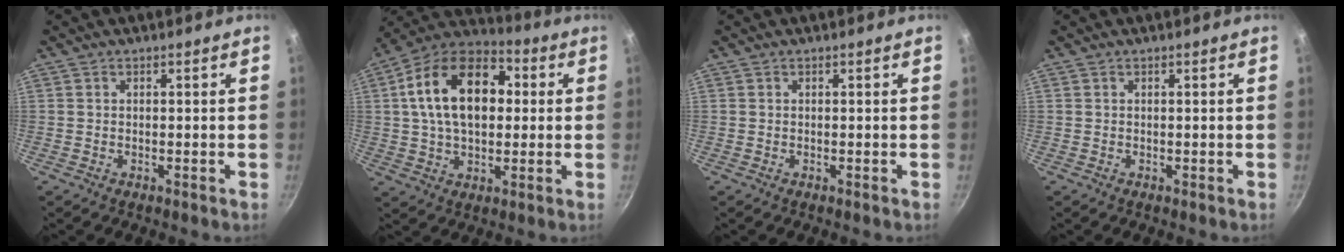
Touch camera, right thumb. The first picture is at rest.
{"total": 19.3, "force": [3.2, 12.2, 14.6], "torque": [-0.217, 0.026, 0.035]}
{"total": 0.0}
{"total": 0.0}